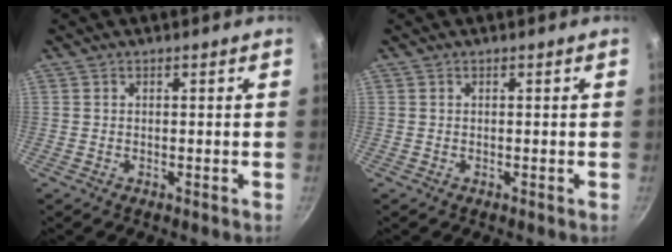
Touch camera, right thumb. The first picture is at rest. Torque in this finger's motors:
{"motor_torque": [-0.05, 0.04, 0.00, 0.00, 0.00]}